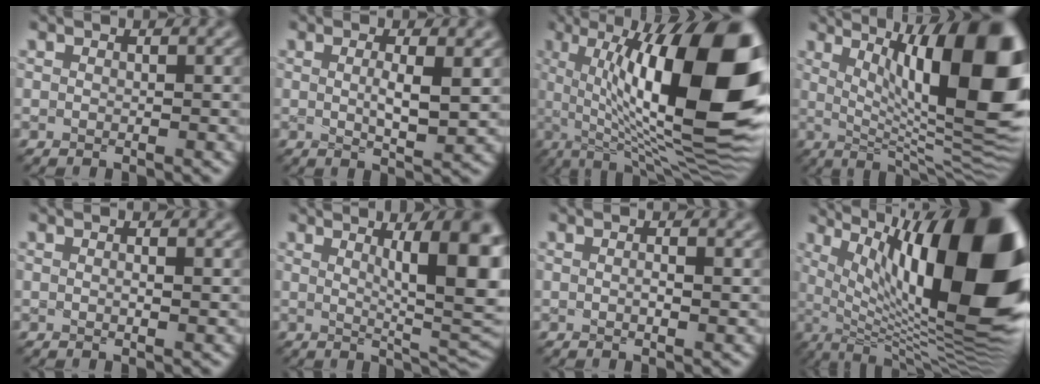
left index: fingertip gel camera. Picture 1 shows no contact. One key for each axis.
{"total": 3.3, "fx": 0.5, "fy": 0.6, "fz": 3.2, "tx": -0.054, "ty": -0.008, "tz": 0.011}
{"total": 18.4, "fx": 2.5, "fy": 5.6, "fz": 17.3, "tx": -0.237, "ty": 0.014, "tz": 0.038}
{"total": 17.1, "fx": 4.1, "fy": 5.4, "fz": 15.7, "tx": -0.189, "ty": 0.009, "tz": 0.068}
{"total": 0.9, "fx": 0.2, "fy": 0.2, "fz": 0.9, "tx": -0.016, "ty": -0.003, "tz": 0.002}
{"total": 10.2, "fx": 2.6, "fy": 2.7, "fz": 9.5, "tx": -0.109, "ty": 0.001, "tz": 0.042}
{"total": 1.2, "fx": 0.0, "fy": 0.3, "fz": 1.1, "tx": -0.021, "ty": -0.003, "tz": -0.001}
{"total": 19.1, "fx": 4.8, "fy": 6.4, "fz": 17.4, "tx": -0.241, "ty": 0.018, "tz": 0.083}